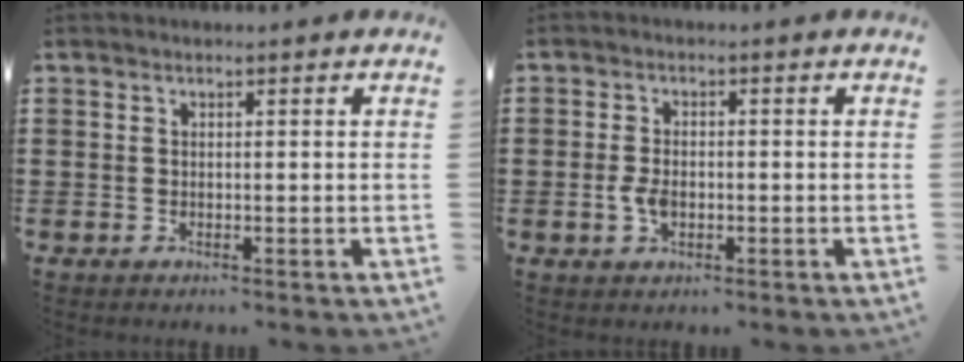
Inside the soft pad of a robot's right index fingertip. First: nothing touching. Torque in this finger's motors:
{"motor_torque": [1.70, 0.44, -0.01, -0.07]}